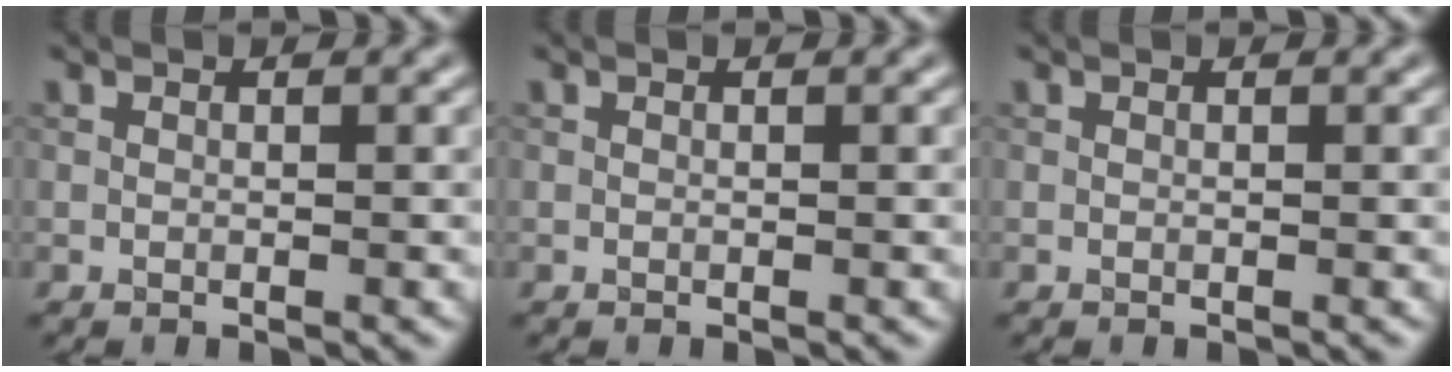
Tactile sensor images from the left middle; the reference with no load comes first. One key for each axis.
{"total": 0.0}
{"total": 0.0}